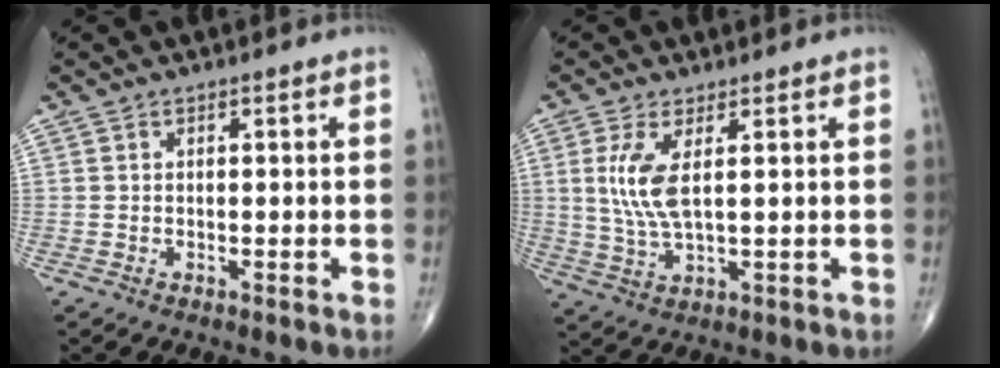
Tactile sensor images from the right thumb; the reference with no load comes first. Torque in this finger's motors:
{"motor_torque": [0.07, 0.34, 1.05, 0.21, 0.32]}